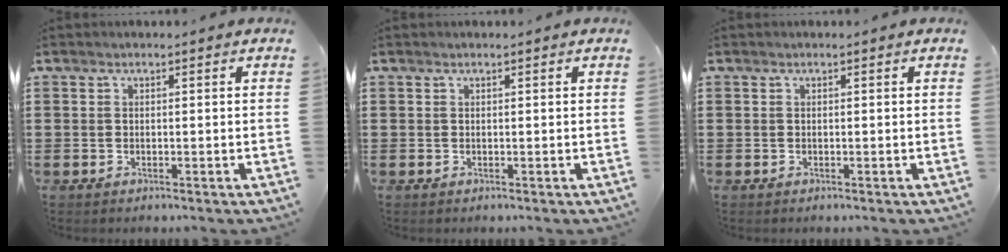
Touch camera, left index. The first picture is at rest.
{"total": 0.0}
{"total": 0.0}